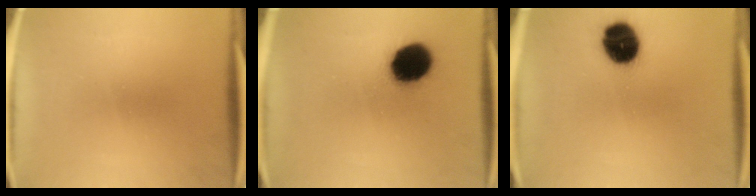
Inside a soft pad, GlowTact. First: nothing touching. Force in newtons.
{"total": 13.9}
{"total": 12.4}